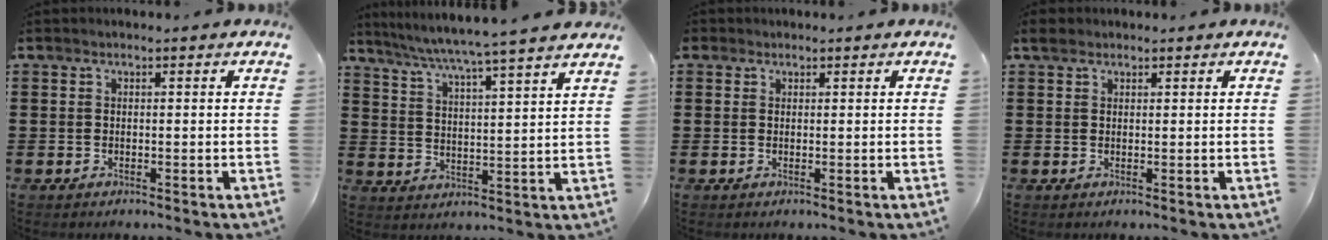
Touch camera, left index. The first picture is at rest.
{"total": 5.2, "force": [4.7, -1.1, 2.0], "torque": [-0.060, -0.037, 0.073]}
{"total": 0.8, "force": [0.5, 0.6, 0.1], "torque": [-0.004, 0.004, 0.010]}
{"total": 1.7, "force": [1.2, 1.0, 0.7], "torque": [-0.018, 0.008, 0.023]}